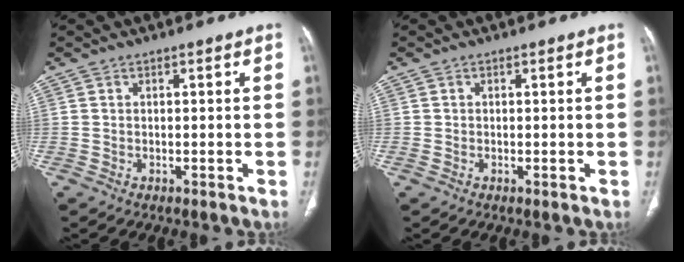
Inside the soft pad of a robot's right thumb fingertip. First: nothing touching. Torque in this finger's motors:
{"motor_torque": [0.04, 0.33, -0.02, 0.24, 0.06]}